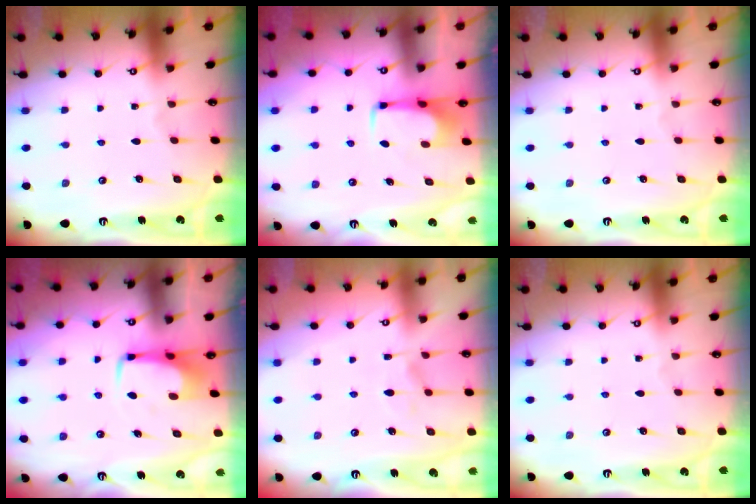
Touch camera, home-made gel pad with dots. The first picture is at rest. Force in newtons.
{"total": 1.6, "press": 1.5, "slide": 0.5}
{"total": 0.0}
{"total": 2.9, "press": 2.9, "slide": 0.3}
{"total": 1.4, "press": 1.0, "slide": 1.0}
{"total": 0.0}